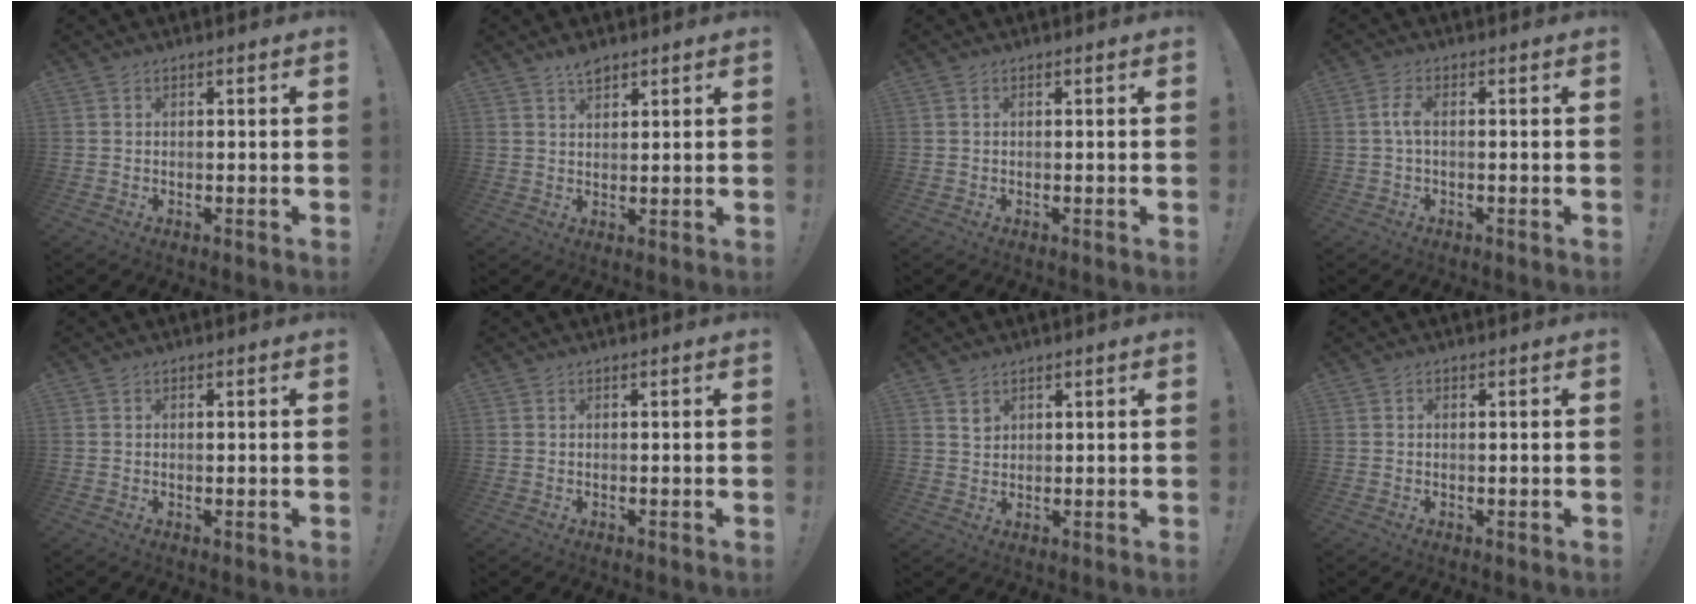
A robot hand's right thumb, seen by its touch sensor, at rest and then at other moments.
{"total": 3.7, "force": [3.0, 1.6, 1.6], "torque": [-0.024, -0.017, 0.053]}
{"total": 0.0}
{"total": 3.6, "force": [-0.3, 1.2, 3.4], "torque": [-0.069, 0.005, -0.006]}
{"total": 0.0}
{"total": 0.0}
{"total": 2.5, "force": [1.8, 1.6, 0.6], "torque": [0.000, -0.014, 0.032]}
{"total": 0.5, "force": [-0.1, 0.3, 0.4], "torque": [-0.004, -0.001, -0.002]}